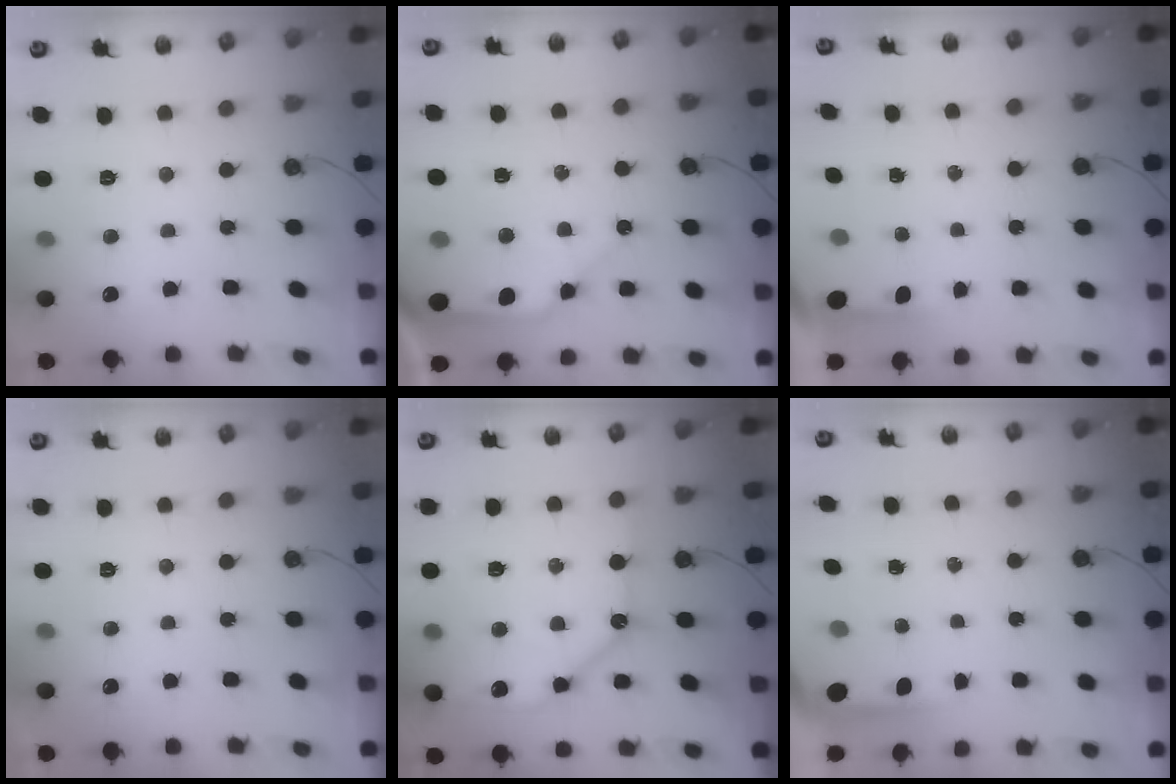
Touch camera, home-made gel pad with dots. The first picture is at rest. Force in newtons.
{"total": 13.4, "press": 13.3, "slide": 1.7}
{"total": 2.7, "press": 2.7, "slide": 0.2}
{"total": 0.0}
{"total": 12.0, "press": 11.9, "slide": 1.4}
{"total": 3.8, "press": 3.8, "slide": 0.3}